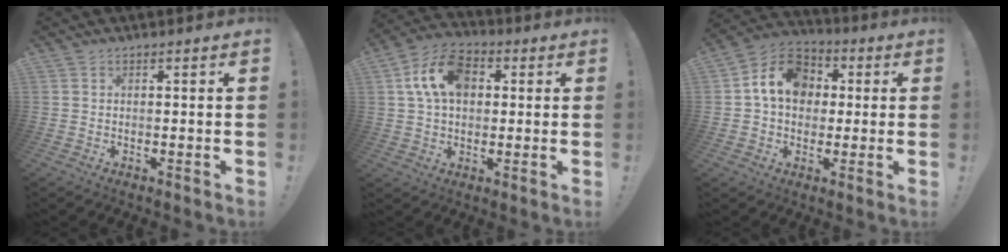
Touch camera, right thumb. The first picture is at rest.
{"total": 13.7, "force": [3.7, 9.6, 9.0], "torque": [-0.155, 0.009, 0.073]}
{"total": 14.0, "force": [2.8, 11.2, 7.9], "torque": [-0.111, 0.010, 0.061]}